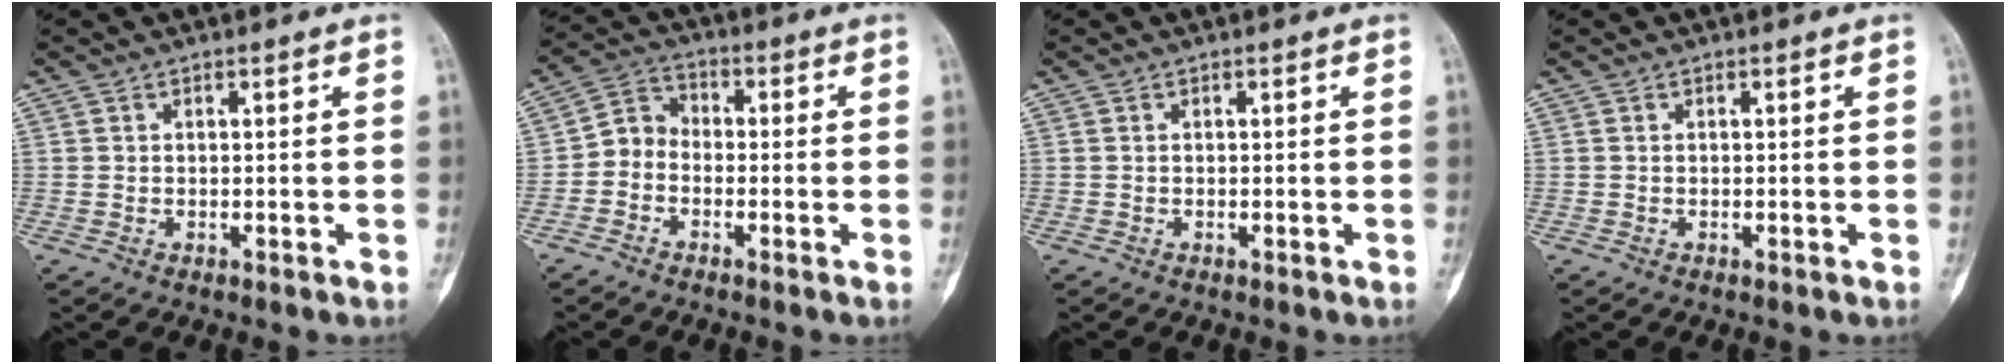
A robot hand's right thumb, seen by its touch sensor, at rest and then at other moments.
{"total": 5.1, "force": [-1.8, 4.1, 2.4], "torque": [-0.026, 0.024, -0.051]}
{"total": 0.0}
{"total": 0.0}